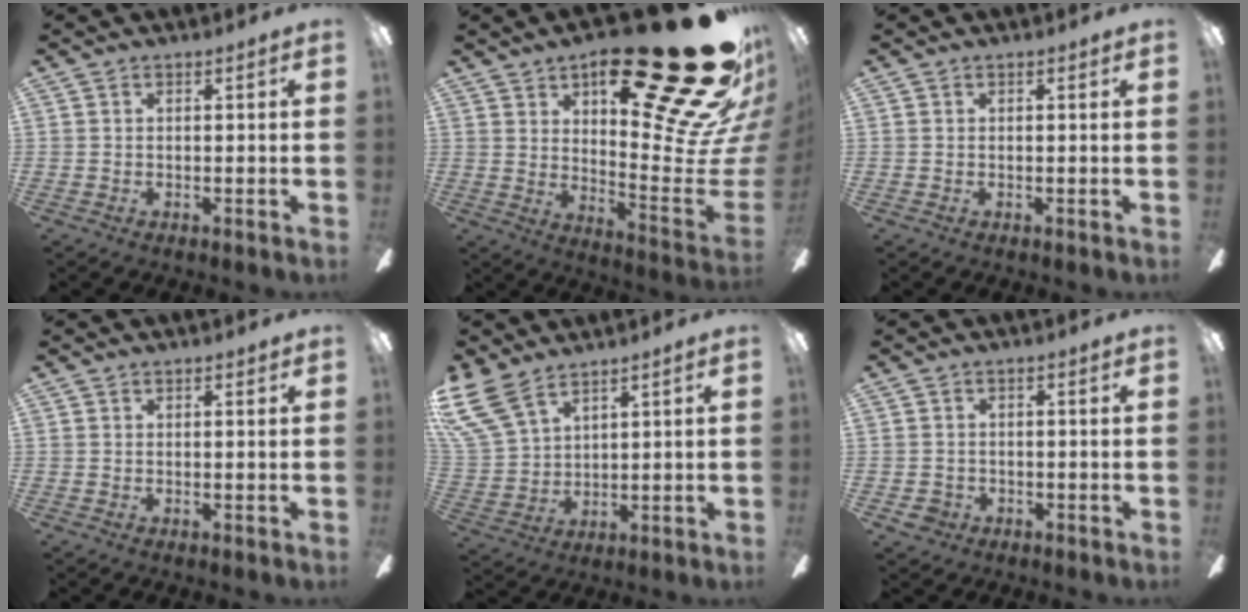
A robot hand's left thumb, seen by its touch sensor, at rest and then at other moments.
{"total": 35.3, "force": [20.5, 11.4, 26.4], "torque": [-0.290, -0.157, 0.351]}
{"total": 0.0}
{"total": 0.6, "force": [0.5, 0.1, 0.3], "torque": [-0.001, -0.001, 0.006]}
{"total": 12.7, "force": [8.8, 6.2, 6.7], "torque": [-0.171, -0.034, 0.172]}
{"total": 2.7, "force": [-1.2, 2.3, 0.6], "torque": [-0.015, 0.003, -0.024]}